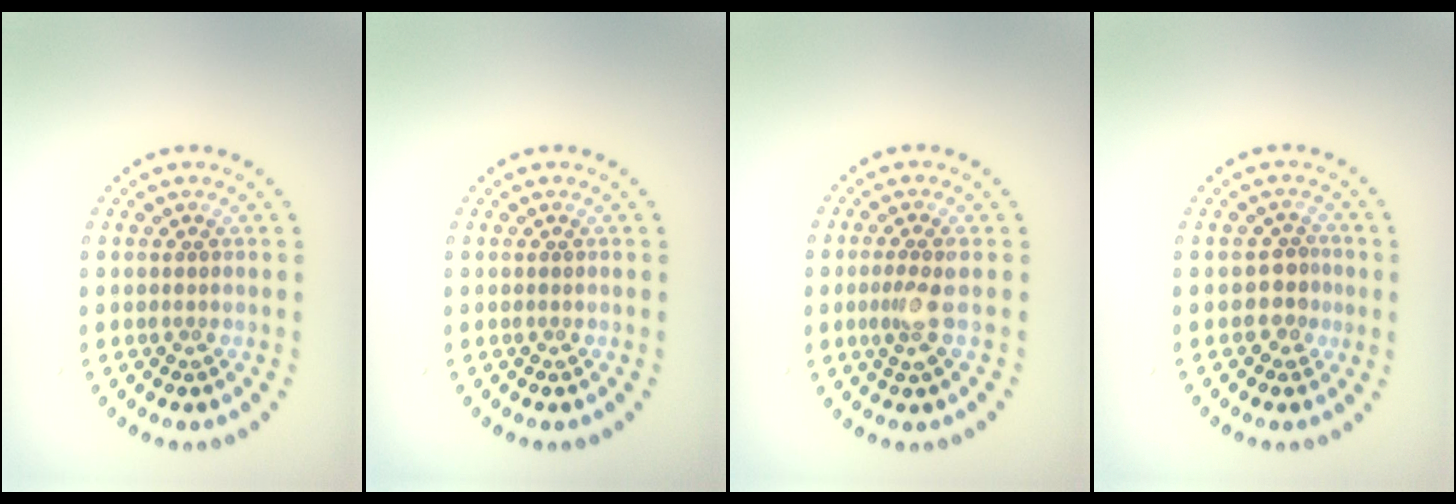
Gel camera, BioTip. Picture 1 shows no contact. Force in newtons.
{"total": 0.0}
{"total": 2.1, "press": 1.8, "slide": 1.1}
{"total": 1.9, "press": 1.6, "slide": 1.0}